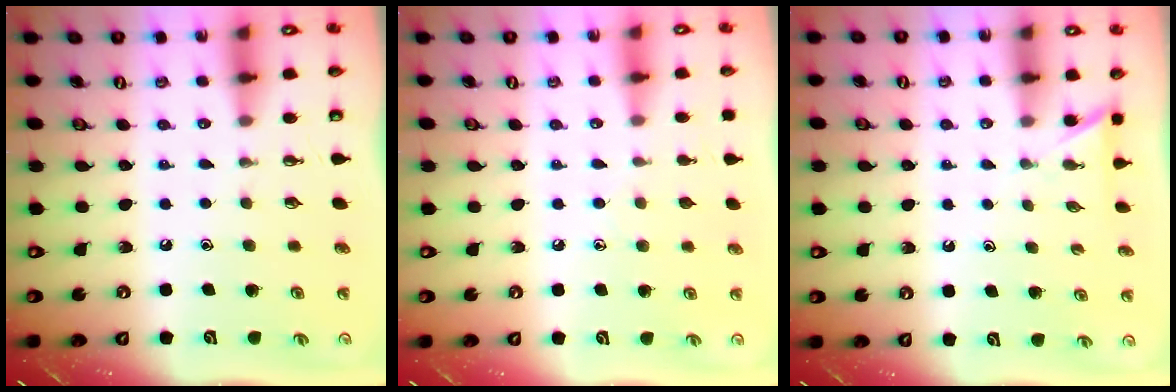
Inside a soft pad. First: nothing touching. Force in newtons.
{"total": 4.7, "press": 4.7, "slide": 0.4}
{"total": 2.3, "press": 2.3, "slide": 0.2}